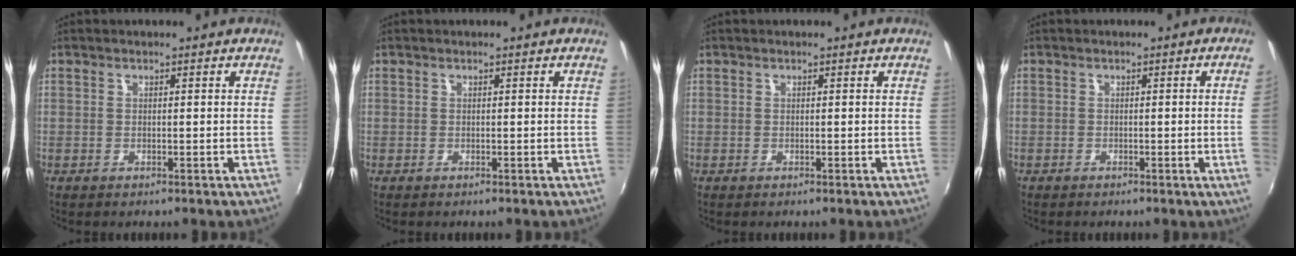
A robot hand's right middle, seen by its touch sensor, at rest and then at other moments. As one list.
[{"total": 0.0}, {"total": 0.0}, {"total": 2.5, "force": [-0.2, -1.5, 2.0], "torque": [-0.028, -0.014, 0.002]}]